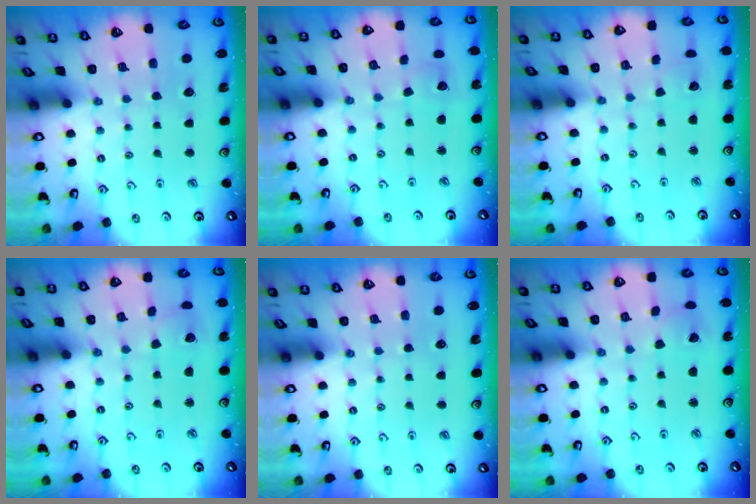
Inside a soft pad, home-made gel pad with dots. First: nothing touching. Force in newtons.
{"total": 2.0, "press": 2.0, "slide": 0.1}
{"total": 1.2, "press": 1.2, "slide": 0.1}
{"total": 3.0, "press": 3.0, "slide": 0.2}
{"total": 0.0}
{"total": 1.8, "press": 1.8, "slide": 0.1}